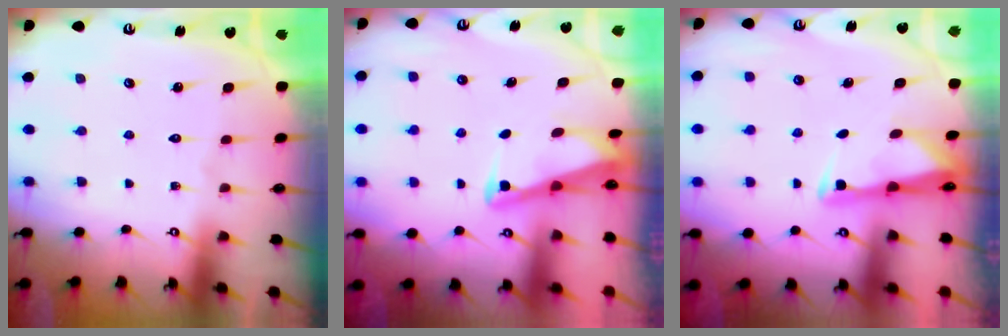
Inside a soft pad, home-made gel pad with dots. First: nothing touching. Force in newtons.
{"total": 2.8, "press": 2.8, "slide": 0.3}
{"total": 2.8, "press": 2.7, "slide": 0.4}